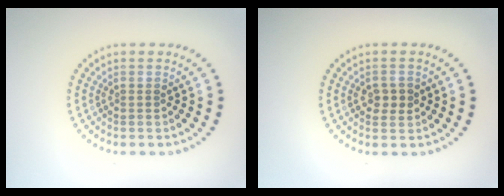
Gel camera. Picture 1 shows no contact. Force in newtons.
{"total": 1.9, "press": 1.9, "slide": 0.1}